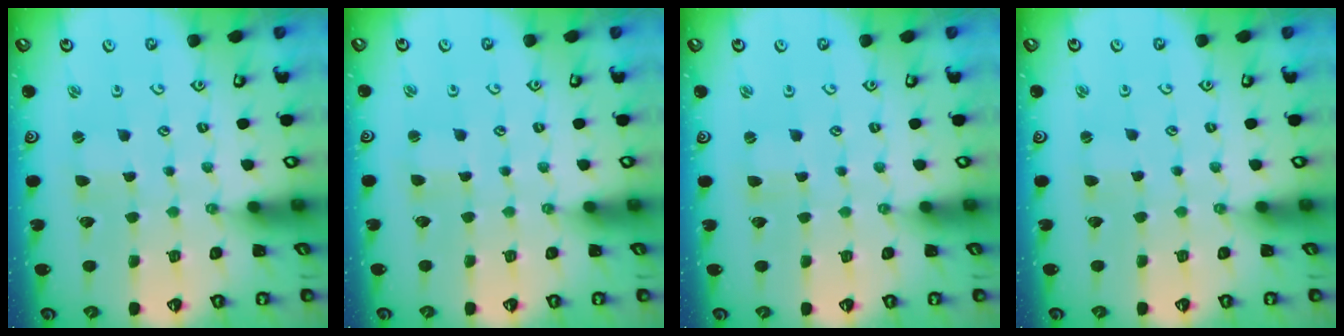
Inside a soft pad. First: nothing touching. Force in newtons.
{"total": 2.0, "press": 2.0, "slide": 0.3}
{"total": 1.0, "press": 1.0, "slide": 0.3}
{"total": 1.5, "press": 1.5, "slide": 0.3}